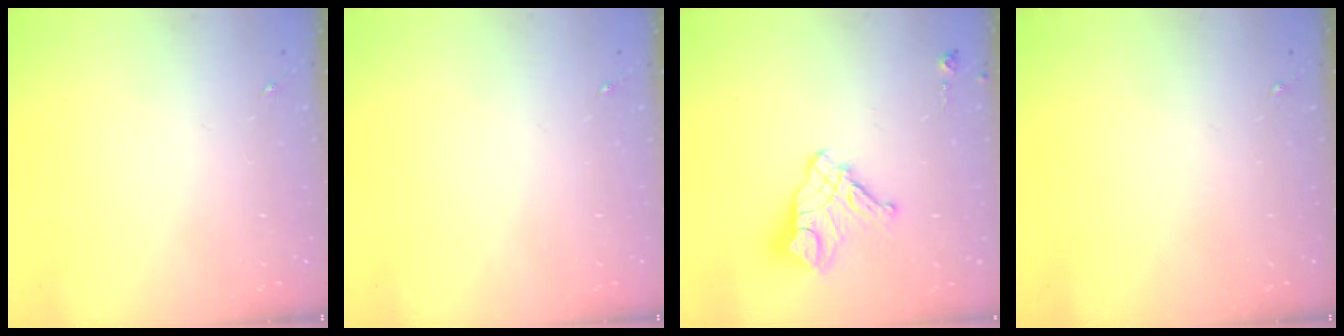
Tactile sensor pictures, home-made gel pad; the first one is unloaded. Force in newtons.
{"total": 0.0}
{"total": 13.5, "press": 13.4, "slide": 1.3}
{"total": 0.0}